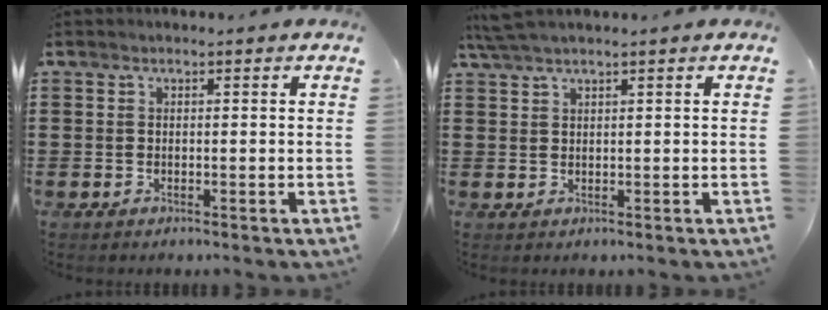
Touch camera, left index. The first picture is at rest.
{"total": 2.6, "force": [2.1, 0.0, 1.5], "torque": [-0.034, 0.003, 0.040]}